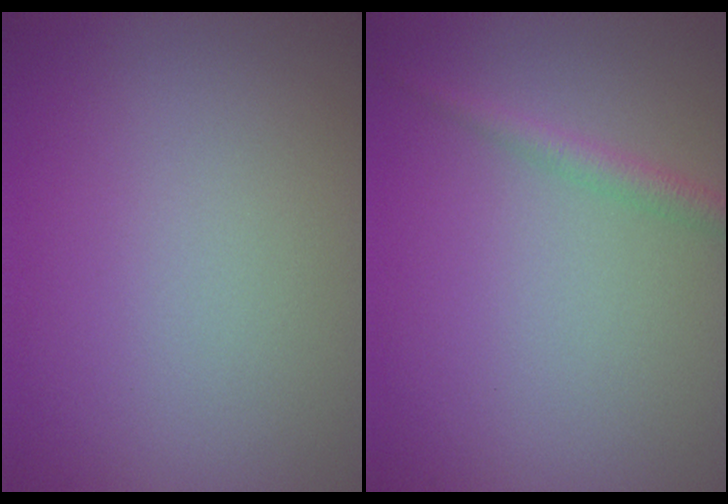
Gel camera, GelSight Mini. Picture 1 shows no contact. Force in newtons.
{"total": 1.6, "press": 1.6, "slide": 0.1}